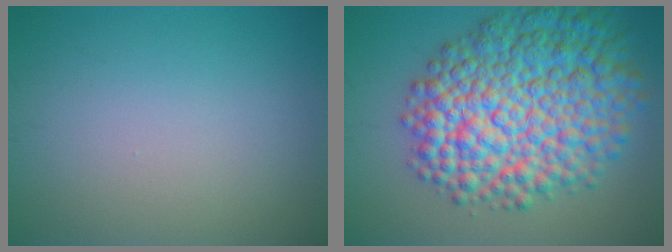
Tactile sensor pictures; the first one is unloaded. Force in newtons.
{"total": 12.9, "press": 12.9, "slide": 0.3}